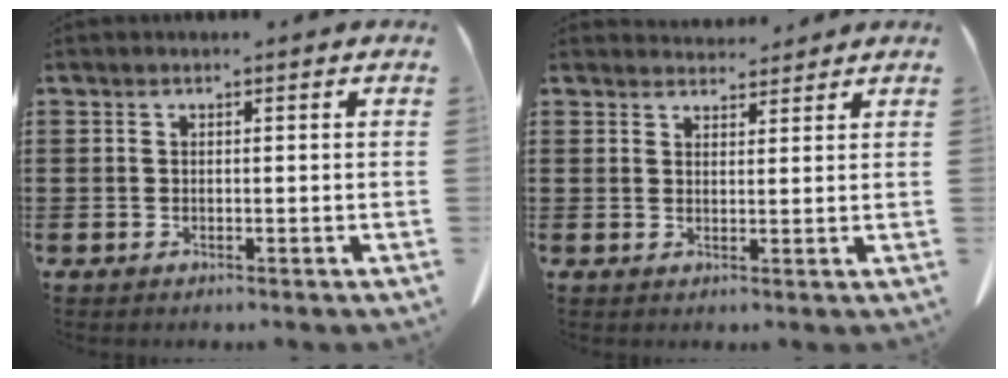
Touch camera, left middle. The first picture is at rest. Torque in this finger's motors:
{"motor_torque": [-0.04, -0.04, -0.15, -0.04]}